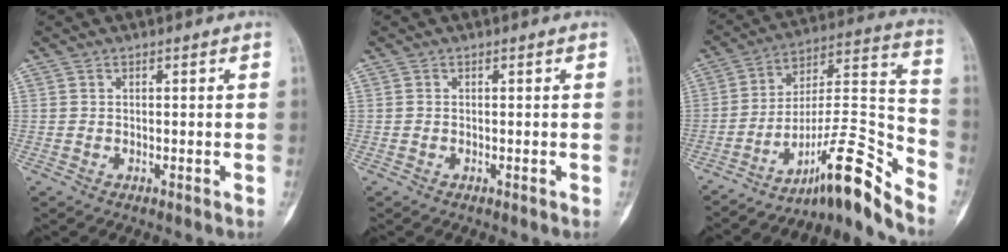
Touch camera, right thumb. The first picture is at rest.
{"total": 0.0}
{"total": 15.7, "force": [-12.2, 1.8, 9.8], "torque": [-0.145, 0.130, -0.199]}